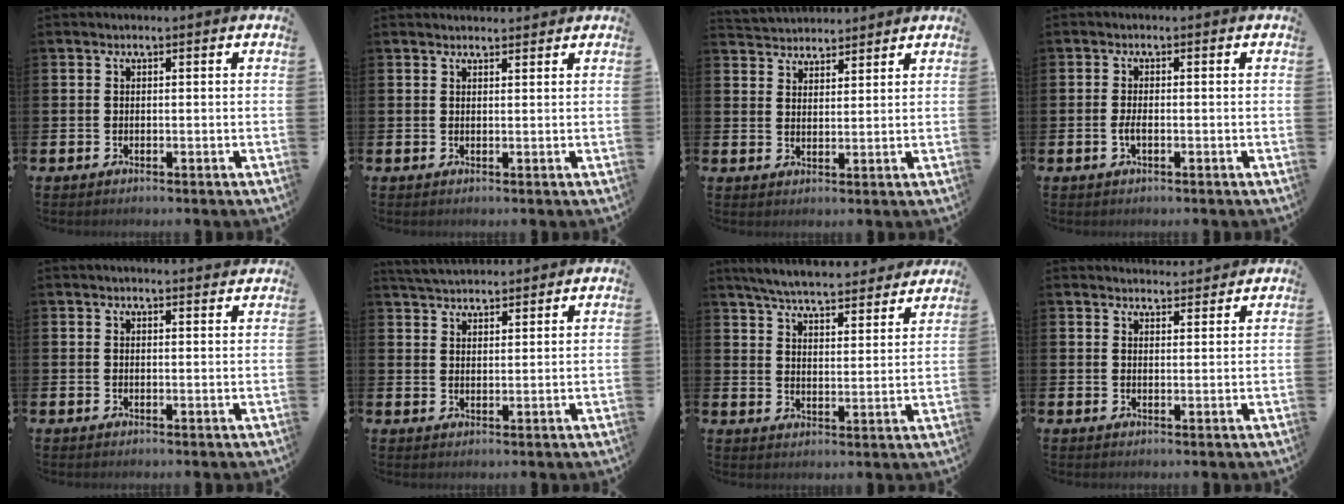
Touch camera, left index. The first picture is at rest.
{"total": 1.5, "force": [1.5, 0.3, 0.1], "torque": [0.011, -0.008, 0.024]}
{"total": 3.6, "force": [3.5, 0.9, -0.7], "torque": [-0.003, -0.016, 0.065]}
{"total": 1.6, "force": [-0.5, 0.5, 1.4], "torque": [-0.028, 0.003, -0.010]}
{"total": 1.5, "force": [1.5, 0.1, 0.0], "torque": [0.010, -0.010, 0.026]}
{"total": 4.1, "force": [4.1, 0.8, 0.3], "torque": [-0.020, -0.015, 0.076]}
{"total": 6.6, "force": [6.4, 0.7, 1.4], "torque": [-0.044, -0.043, 0.111]}
{"total": 3.1, "force": [3.0, 0.5, -0.2], "torque": [0.012, -0.021, 0.052]}